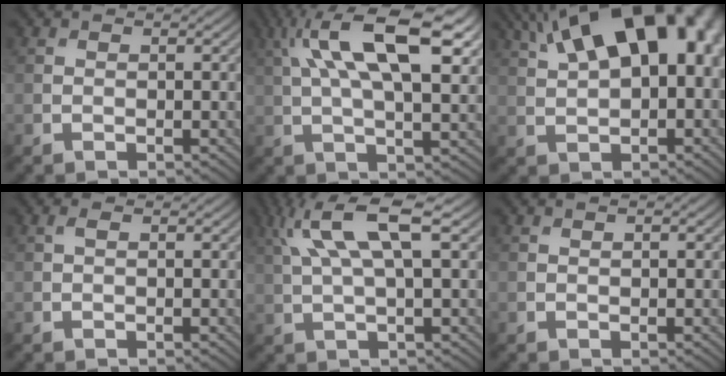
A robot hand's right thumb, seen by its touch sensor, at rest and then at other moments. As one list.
[{"total": 13.7, "force": [4.9, 4.8, 11.9], "torque": [-0.216, 0.014, 0.081]}, {"total": 18.4, "force": [7.0, 9.0, 14.4], "torque": [-0.226, 0.061, 0.099]}, {"total": 0.5, "force": [0.2, 0.1, 0.5], "torque": [-0.014, 0.003, 0.004]}, {"total": 8.3, "force": [3.1, 1.8, 7.4], "torque": [-0.157, 0.022, 0.063]}, {"total": 0.5, "force": [0.2, 0.1, 0.5], "torque": [-0.007, 0.002, 0.004]}]